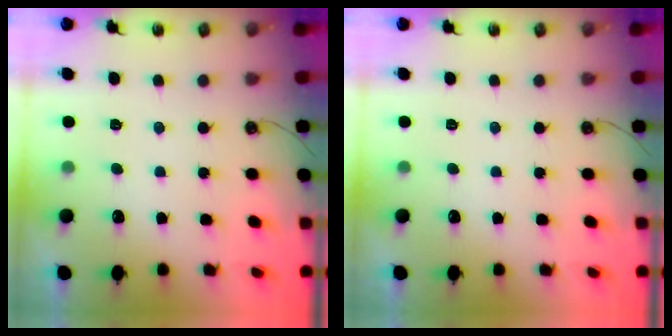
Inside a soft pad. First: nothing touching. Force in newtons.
{"total": 0.0}